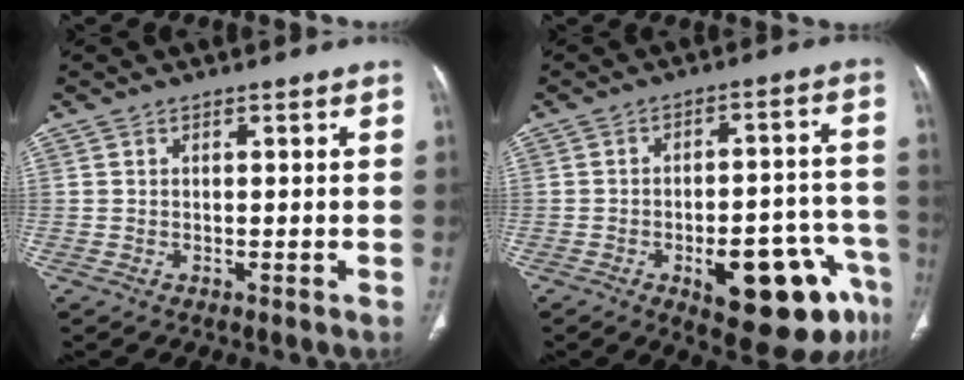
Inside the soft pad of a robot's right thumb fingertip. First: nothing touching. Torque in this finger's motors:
{"motor_torque": [1.97, 1.77, 1.19, -1.27, 0.30]}